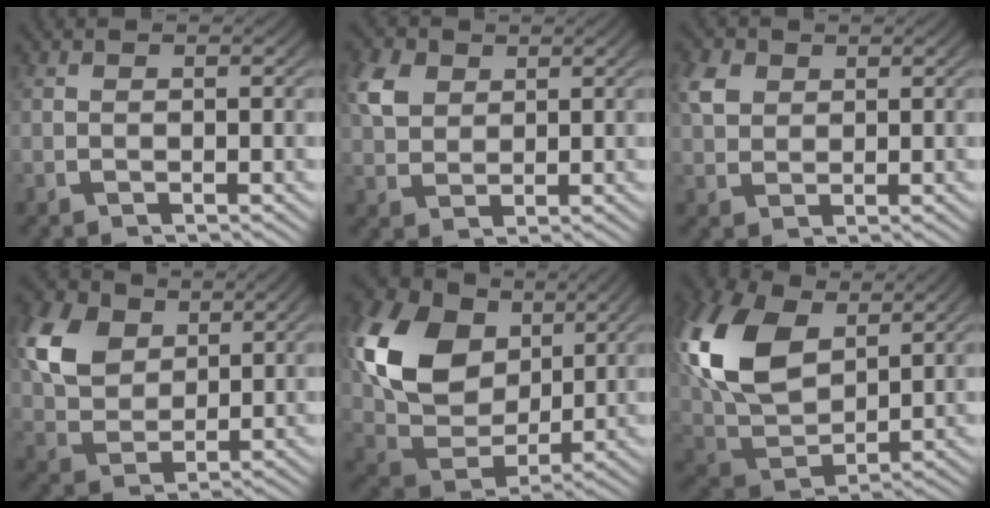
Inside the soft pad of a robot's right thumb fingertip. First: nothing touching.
{"total": 4.1, "force": [2.0, 2.8, 2.2], "torque": [-0.049, -0.003, 0.044]}
{"total": 2.9, "force": [1.5, 2.1, 1.4], "torque": [-0.033, -0.002, 0.034]}
{"total": 8.6, "force": [2.7, 6.3, 5.3], "torque": [-0.133, -0.026, 0.061]}
{"total": 13.5, "force": [2.3, 9.5, 9.3], "torque": [-0.211, -0.032, 0.045]}
{"total": 12.8, "force": [2.5, 8.7, 9.1], "torque": [-0.222, -0.034, 0.060]}